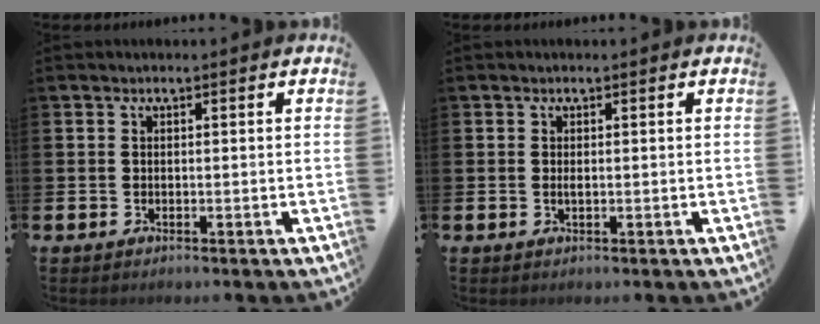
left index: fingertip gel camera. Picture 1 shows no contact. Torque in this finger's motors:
{"motor_torque": [0.19, -0.04, -0.01, 0.00]}